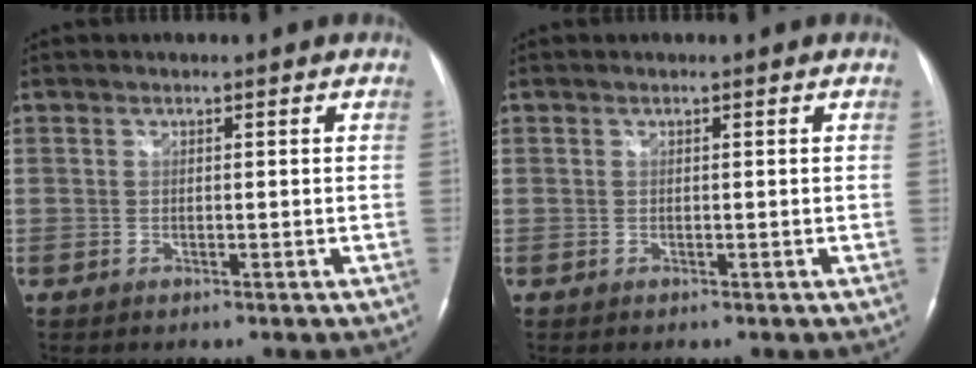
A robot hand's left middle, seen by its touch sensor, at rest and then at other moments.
{"total": 0.0}